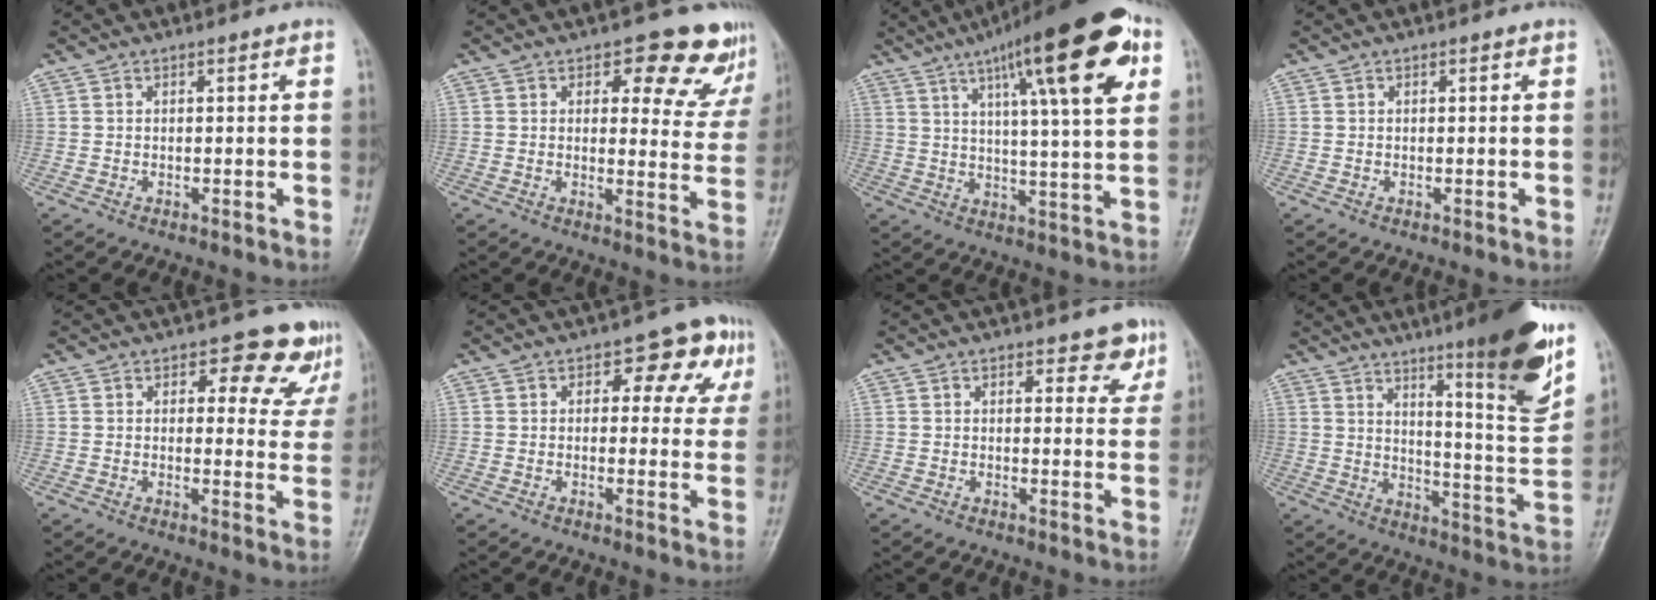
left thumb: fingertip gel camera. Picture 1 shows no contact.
{"total": 11.6, "force": [8.6, 5.8, 5.2], "torque": [-0.006, -0.049, 0.083]}
{"total": 21.8, "force": [9.9, 4.7, 18.8], "torque": [-0.264, -0.007, 0.143]}
{"total": 0.0}
{"total": 9.1, "force": [6.8, 5.0, 3.3], "torque": [0.011, -0.036, 0.059]}
{"total": 8.8, "force": [3.3, 5.3, 6.1], "torque": [-0.022, 0.002, 0.031]}
{"total": 4.1, "force": [2.7, 2.3, 2.2], "torque": [0.005, -0.013, 0.029]}
{"total": 18.4, "force": [11.0, 2.2, 14.6], "torque": [-0.175, -0.066, 0.166]}